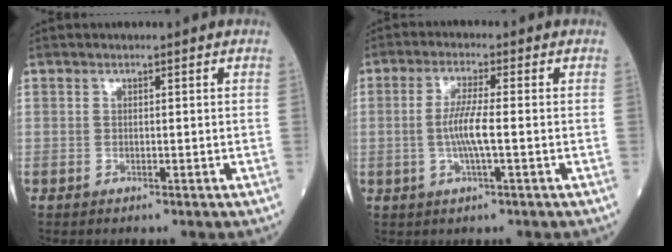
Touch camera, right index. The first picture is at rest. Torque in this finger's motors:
{"motor_torque": [0.98, -0.05, 0.46, 0.14]}